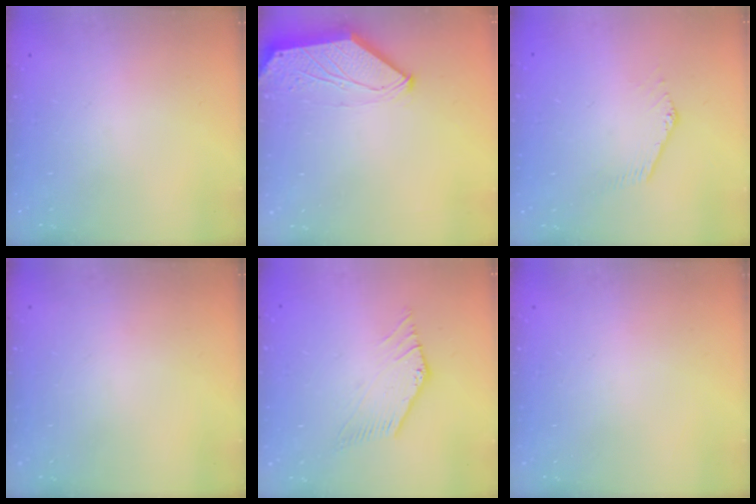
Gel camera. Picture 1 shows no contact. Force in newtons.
{"total": 0.0}
{"total": 0.7, "press": 0.6, "slide": 0.2}
{"total": 0.0}
{"total": 1.9, "press": 1.9, "slide": 0.2}
{"total": 0.0}